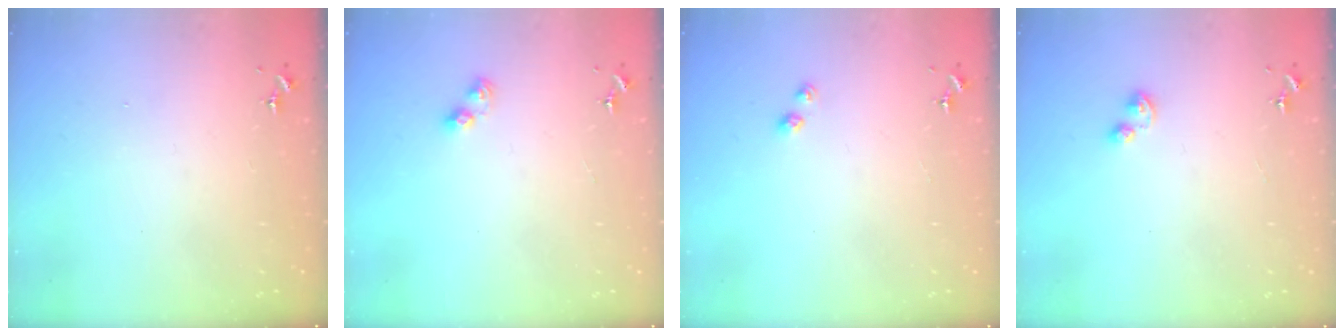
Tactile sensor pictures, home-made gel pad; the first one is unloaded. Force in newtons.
{"total": 4.3, "press": 4.3, "slide": 0.5}
{"total": 2.6, "press": 2.6, "slide": 0.3}
{"total": 3.8, "press": 3.8, "slide": 0.6}